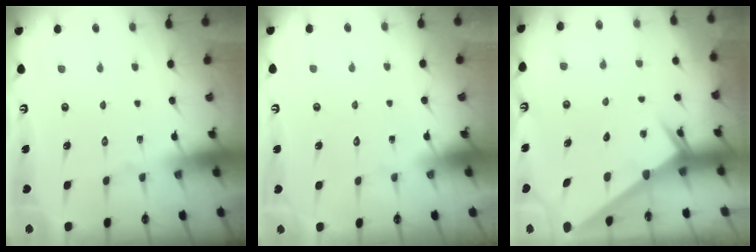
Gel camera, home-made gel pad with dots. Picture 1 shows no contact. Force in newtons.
{"total": 1.6, "press": 1.6, "slide": 0.1}
{"total": 2.5, "press": 2.5, "slide": 0.1}